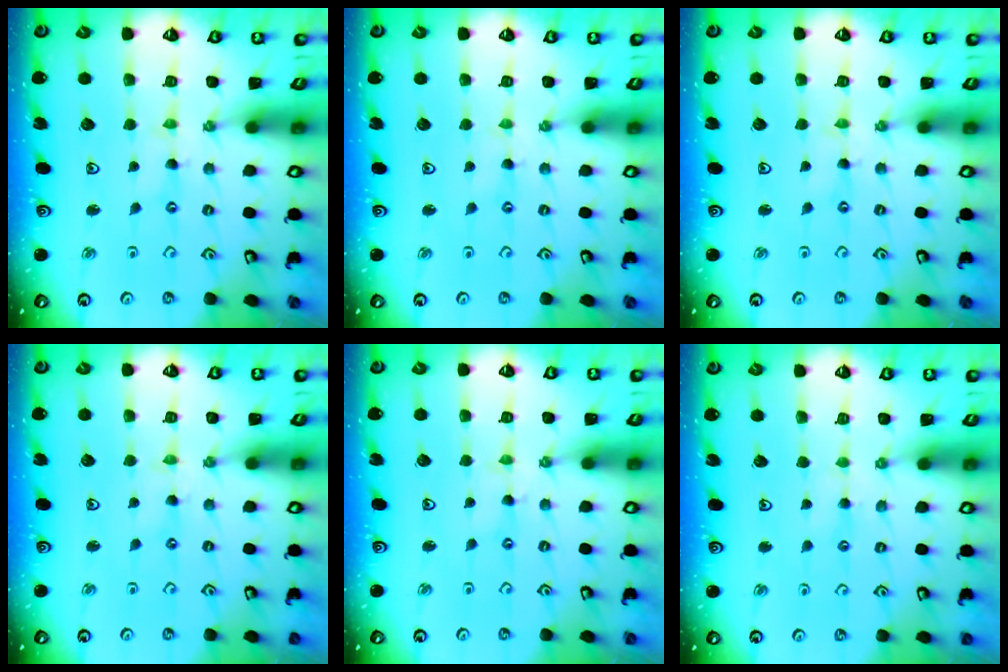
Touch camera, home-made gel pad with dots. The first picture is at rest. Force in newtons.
{"total": 0.0}
{"total": 0.0}
{"total": 0.0}
{"total": 0.9, "press": 0.9, "slide": 0.2}
{"total": 2.8, "press": 2.8, "slide": 0.5}